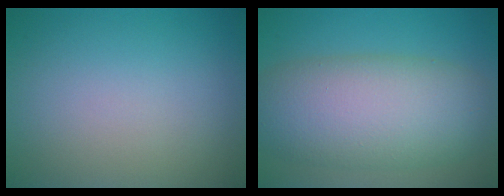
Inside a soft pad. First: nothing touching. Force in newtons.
{"total": 9.6, "press": 9.6, "slide": 0.7}